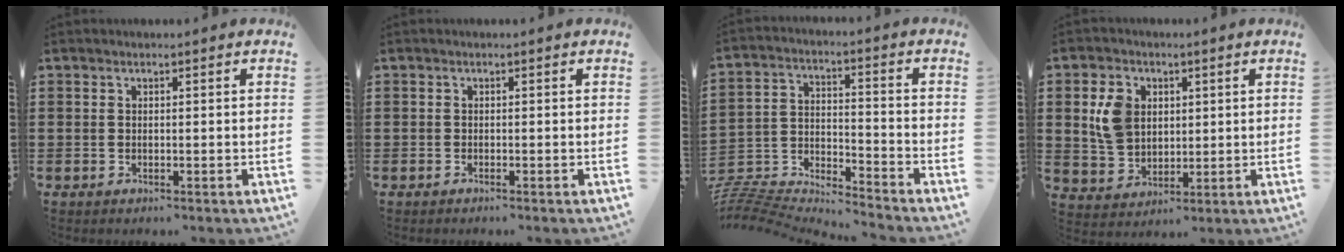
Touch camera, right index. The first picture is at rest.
{"total": 0.7, "force": [-0.7, -0.1, 0.0], "torque": [-0.002, -0.004, -0.014]}
{"total": 7.1, "force": [-7.0, 0.0, 0.7], "torque": [-0.033, -0.012, -0.149]}
{"total": 7.0, "force": [1.7, 5.5, 3.9], "torque": [-0.107, 0.014, 0.029]}